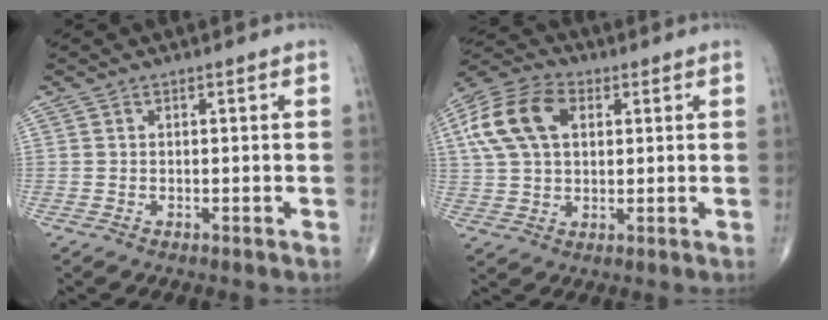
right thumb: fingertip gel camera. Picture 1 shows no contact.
{"total": 14.0, "force": [3.9, 9.0, 10.0], "torque": [-0.193, 0.017, 0.066]}